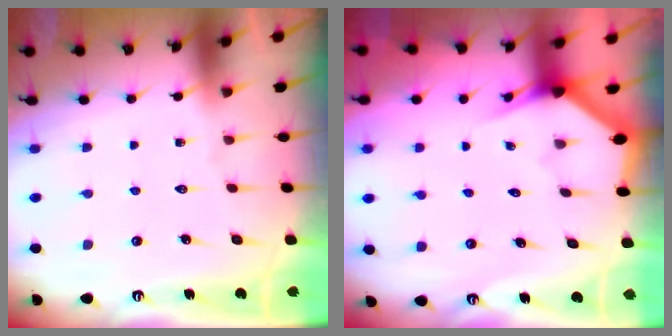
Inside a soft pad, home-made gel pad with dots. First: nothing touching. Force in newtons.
{"total": 3.0, "press": 3.0, "slide": 0.1}